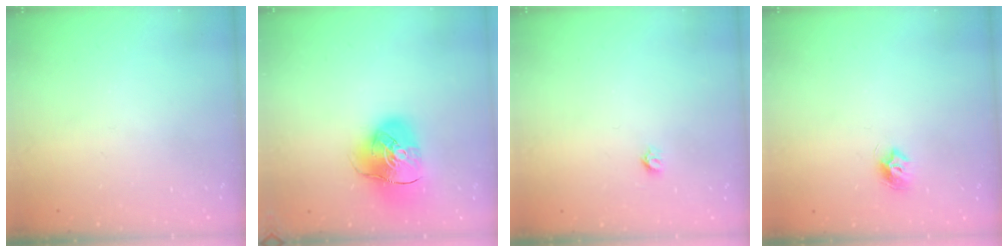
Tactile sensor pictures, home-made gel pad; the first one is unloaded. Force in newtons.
{"total": 12.8, "press": 12.7, "slide": 2.0}
{"total": 3.6, "press": 3.6, "slide": 0.3}
{"total": 7.1, "press": 7.1, "slide": 0.5}